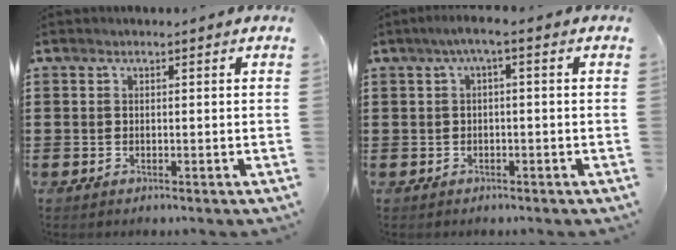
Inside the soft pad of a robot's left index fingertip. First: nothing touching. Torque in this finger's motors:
{"motor_torque": [0.48, -0.45, 0.31, 0.07]}